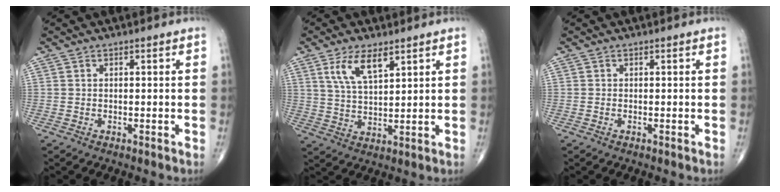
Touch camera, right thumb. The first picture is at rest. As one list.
[{"total": 7.5, "force": [4.1, 2.9, 5.5], "torque": [-0.097, -0.020, 0.084]}, {"total": 0.0}]